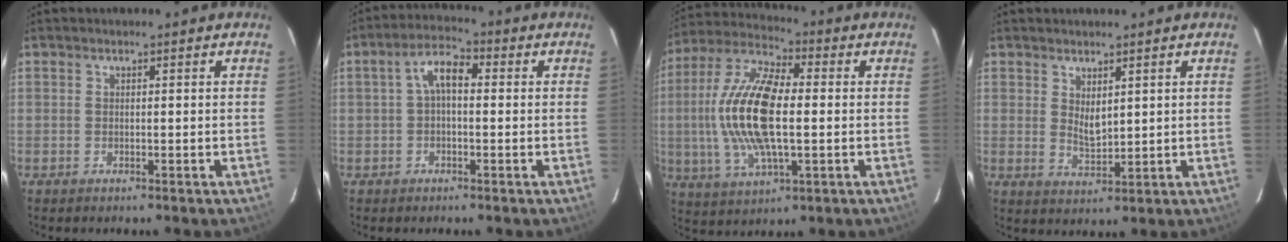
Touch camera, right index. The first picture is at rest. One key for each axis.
{"total": 5.3, "fx": 0.3, "fy": 2.7, "fz": 4.5, "tx": -0.087, "ty": 0.021, "tz": 0.005}
{"total": 17.8, "fx": -0.2, "fy": 6.8, "fz": 16.4, "tx": -0.335, "ty": 0.007, "tz": -0.008}
{"total": 3.7, "fx": 1.7, "fy": 1.7, "fz": 2.8, "tx": -0.044, "ty": -0.008, "tz": 0.032}